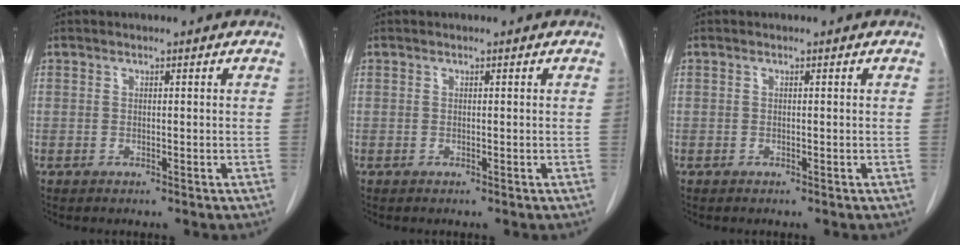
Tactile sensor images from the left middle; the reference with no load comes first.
{"total": 0.0}
{"total": 0.0}